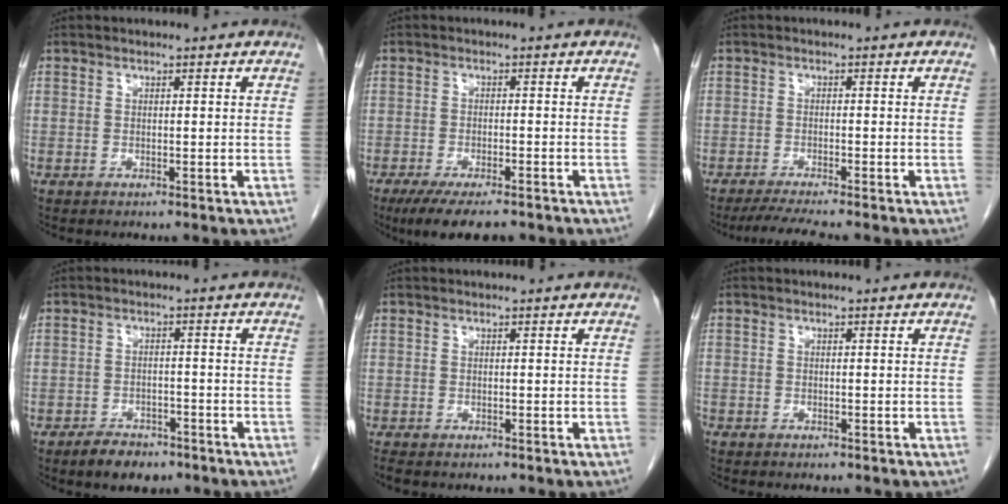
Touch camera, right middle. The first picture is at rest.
{"total": 8.2, "force": [-6.4, 2.0, 4.8], "torque": [-0.072, -0.014, -0.097]}
{"total": 4.6, "force": [-3.9, -0.7, 2.2], "torque": [-0.036, -0.016, -0.067]}
{"total": 4.5, "force": [-3.4, 2.3, 1.9], "torque": [-0.034, 0.002, -0.049]}
{"total": 1.7, "force": [-1.4, 0.6, 0.7], "torque": [-0.016, -0.006, -0.019]}
{"total": 0.8, "force": [-0.7, 0.4, 0.1], "torque": [-0.006, 0.001, -0.013]}